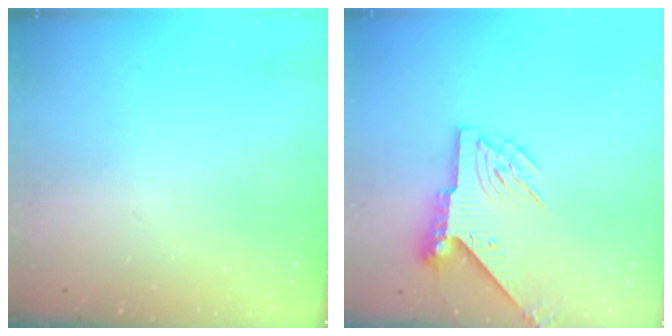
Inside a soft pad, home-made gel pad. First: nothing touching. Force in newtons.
{"total": 6.7, "press": 6.6, "slide": 0.7}